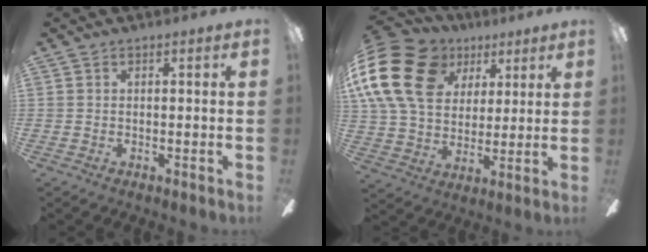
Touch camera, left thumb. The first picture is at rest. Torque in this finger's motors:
{"motor_torque": [0.22, 1.05, 1.38, -1.38, 0.54]}